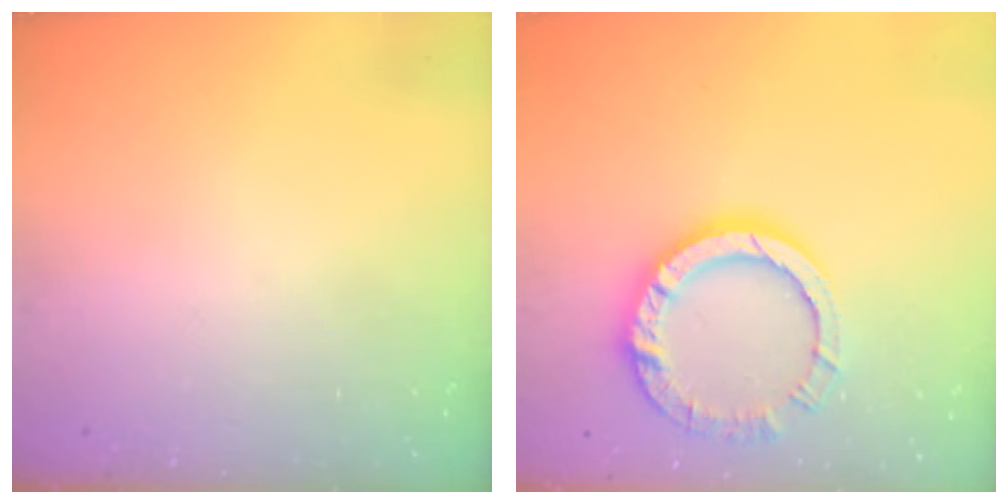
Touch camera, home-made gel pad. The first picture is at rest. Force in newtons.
{"total": 13.4, "press": 13.4, "slide": 1.4}